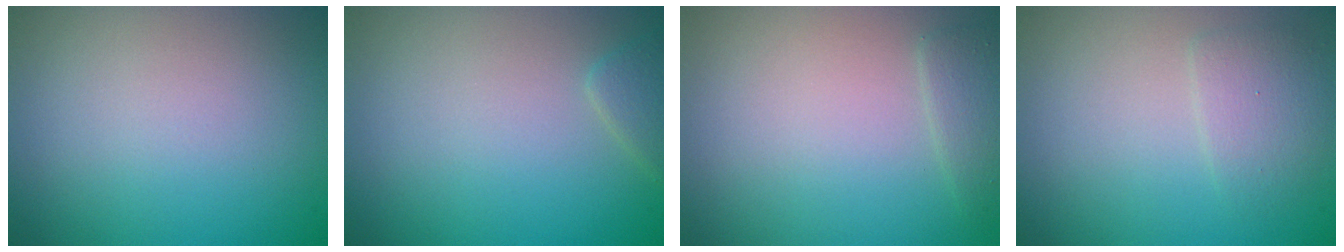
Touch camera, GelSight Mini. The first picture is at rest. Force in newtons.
{"total": 1.4, "press": 1.4, "slide": 0.1}
{"total": 1.5, "press": 1.4, "slide": 0.1}
{"total": 2.0, "press": 2.0, "slide": 0.1}